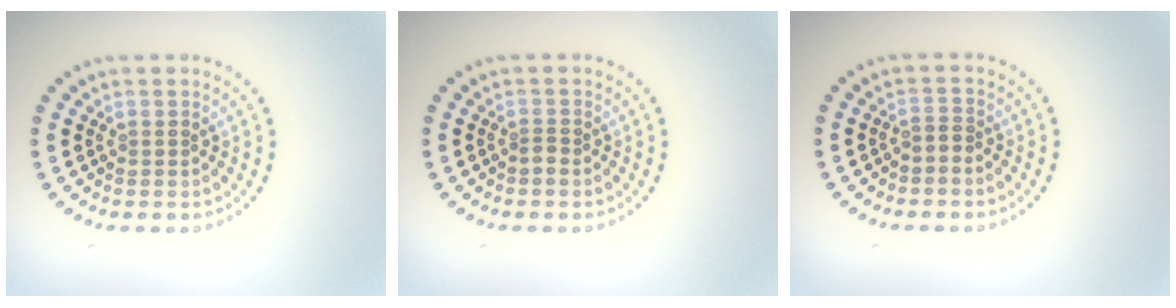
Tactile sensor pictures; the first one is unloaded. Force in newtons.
{"total": 0.7, "press": 0.5, "slide": 0.6}
{"total": 0.7, "press": 0.4, "slide": 0.6}